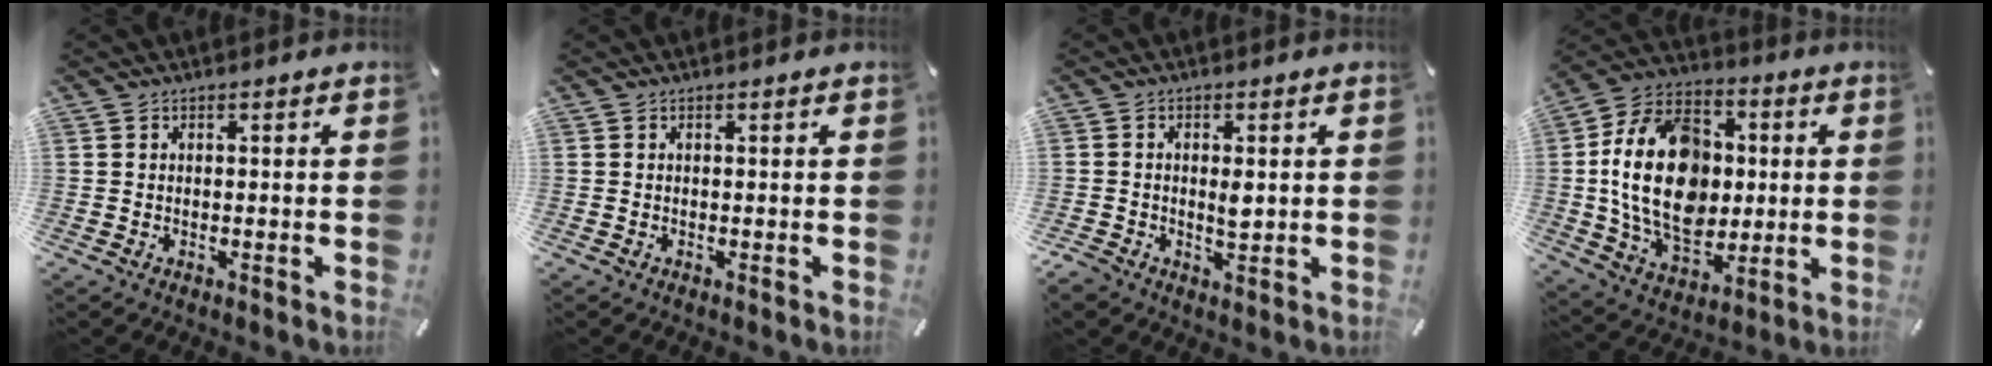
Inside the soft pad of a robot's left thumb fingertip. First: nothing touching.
{"total": 0.0}
{"total": 3.7, "force": [0.1, 2.8, 2.4], "torque": [-0.046, -0.002, -0.002]}
{"total": 22.7, "force": [0.1, 16.7, 15.4], "torque": [-0.316, 0.001, 0.003]}